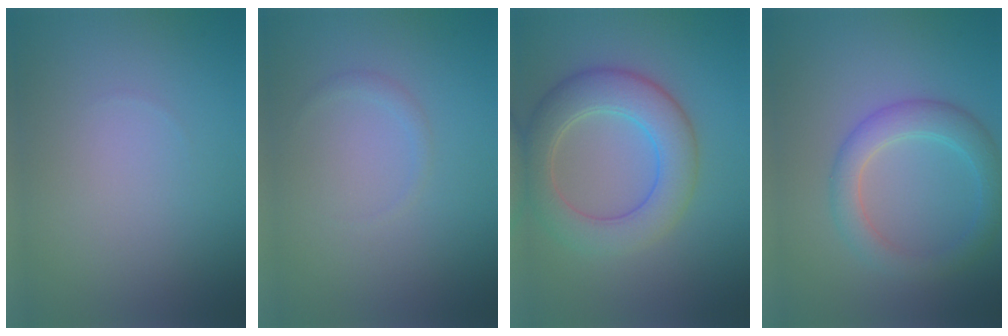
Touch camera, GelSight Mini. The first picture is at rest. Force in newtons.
{"total": 0.7, "press": 0.7, "slide": 0.1}
{"total": 6.0, "press": 6.0, "slide": 0.3}
{"total": 4.0, "press": 4.0, "slide": 0.3}